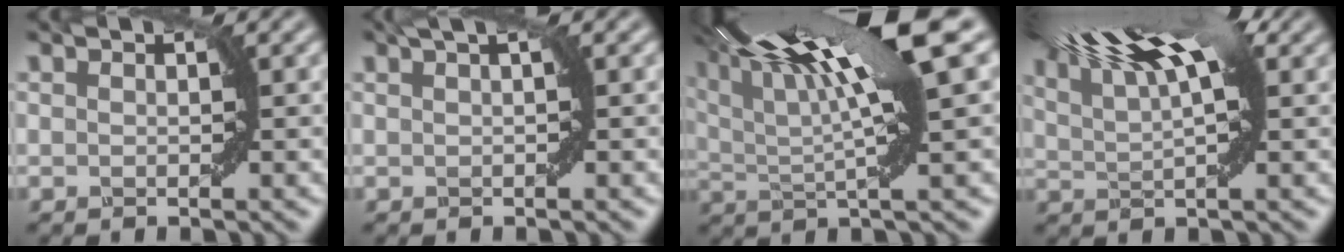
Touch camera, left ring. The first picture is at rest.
{"total": 1.7, "force": [0.8, 0.1, 1.5], "torque": [-0.027, 0.001, 0.012]}
{"total": 15.0, "force": [6.5, 3.1, 13.1], "torque": [-0.207, 0.025, 0.105]}
{"total": 11.1, "force": [6.0, 3.6, 8.6], "torque": [-0.134, 0.048, 0.074]}